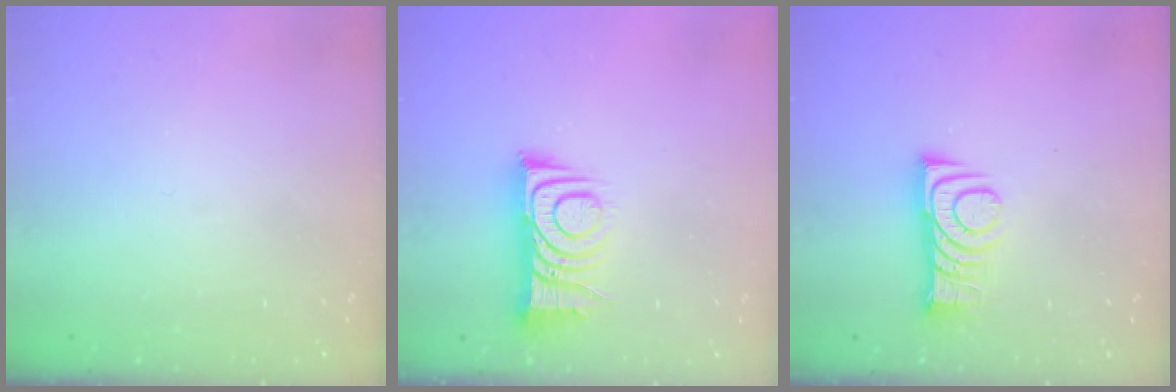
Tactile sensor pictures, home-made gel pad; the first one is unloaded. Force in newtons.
{"total": 9.6, "press": 9.6, "slide": 0.7}
{"total": 8.8, "press": 8.8, "slide": 0.8}